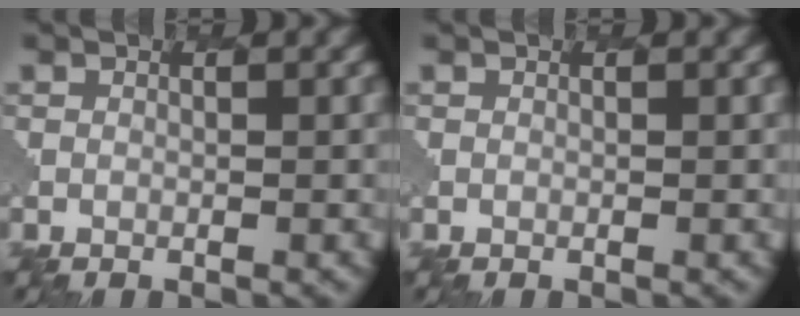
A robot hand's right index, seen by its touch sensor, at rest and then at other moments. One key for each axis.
{"total": 0.0}